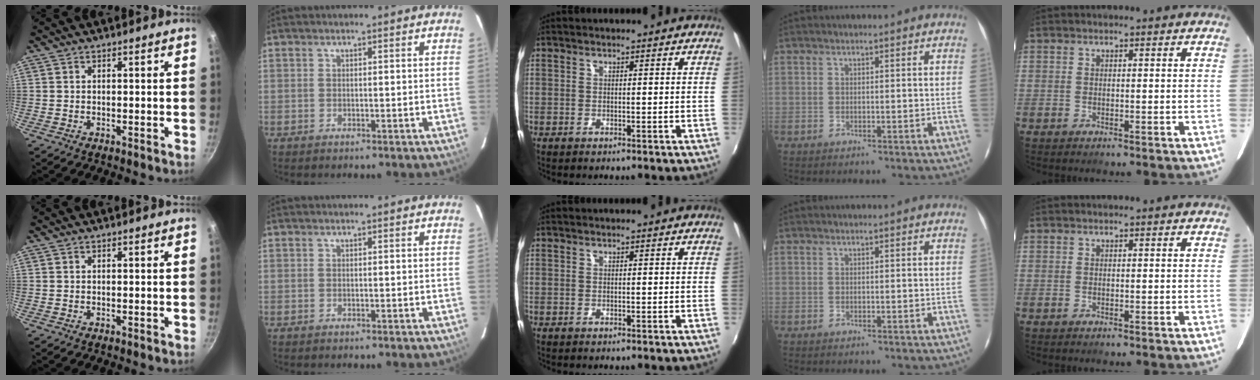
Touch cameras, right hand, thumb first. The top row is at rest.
{}